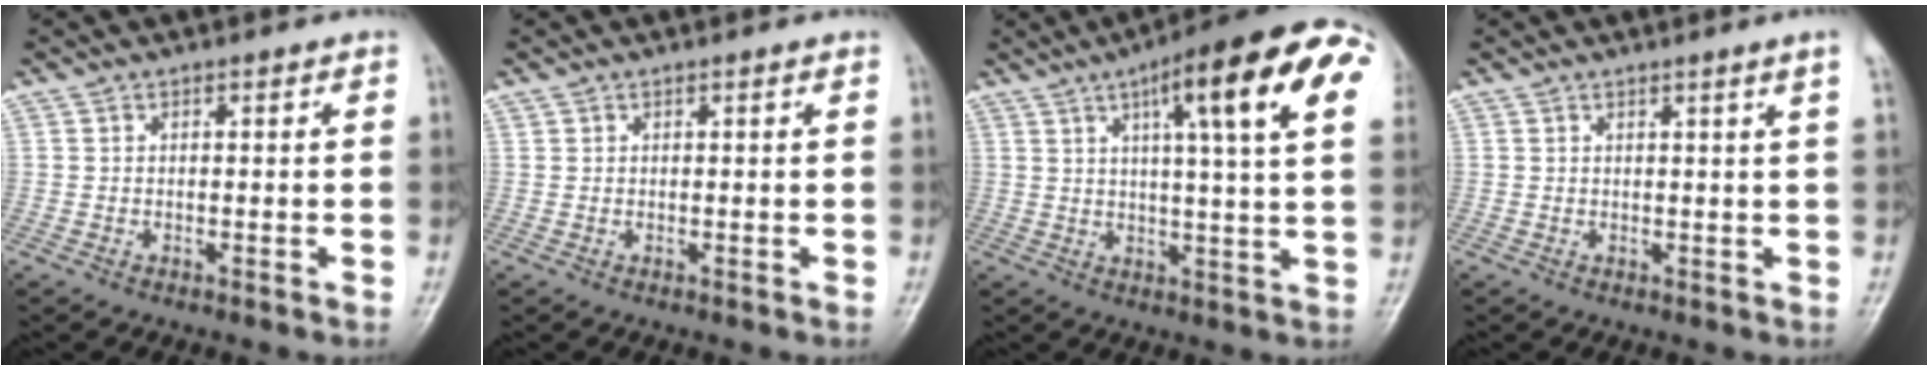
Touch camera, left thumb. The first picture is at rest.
{"total": 0.0}
{"total": 19.8, "force": [7.7, 3.7, 17.9], "torque": [-0.234, 0.006, 0.097]}
{"total": 2.2, "force": [1.3, -0.8, 1.6], "torque": [-0.026, -0.008, 0.022]}